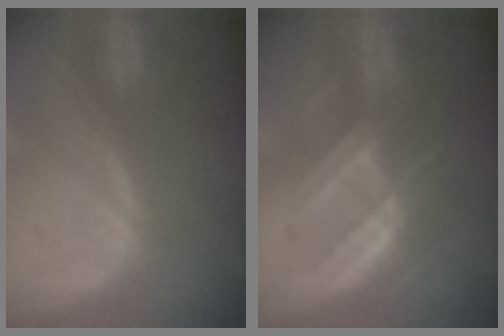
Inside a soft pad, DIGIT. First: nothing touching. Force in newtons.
{"total": 7.1, "press": 6.9, "slide": 1.8}